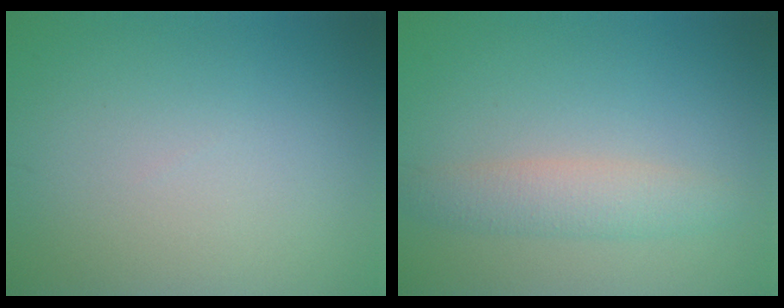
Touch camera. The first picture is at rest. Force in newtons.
{"total": 3.0, "press": 3.0, "slide": 0.0}